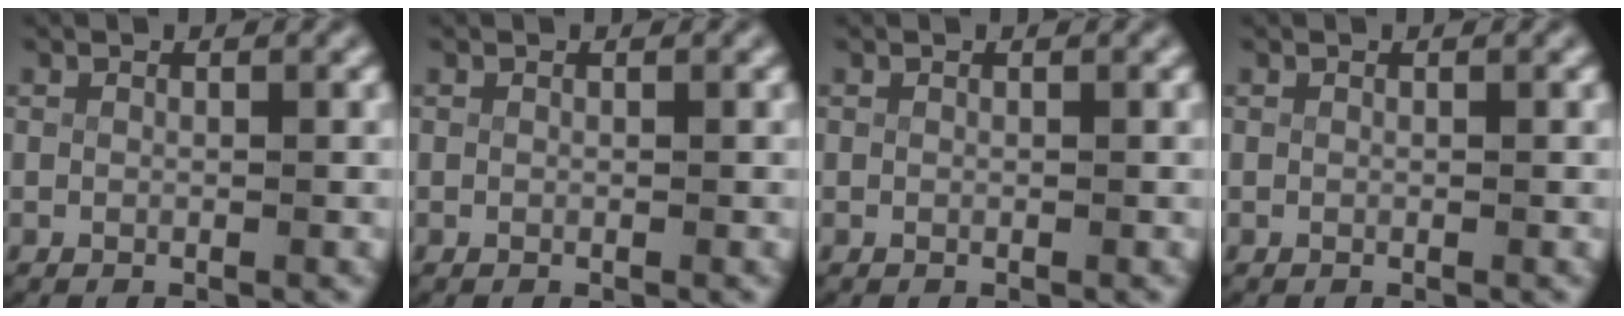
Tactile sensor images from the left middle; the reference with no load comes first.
{"total": 0.0}
{"total": 0.0}
{"total": 0.0}